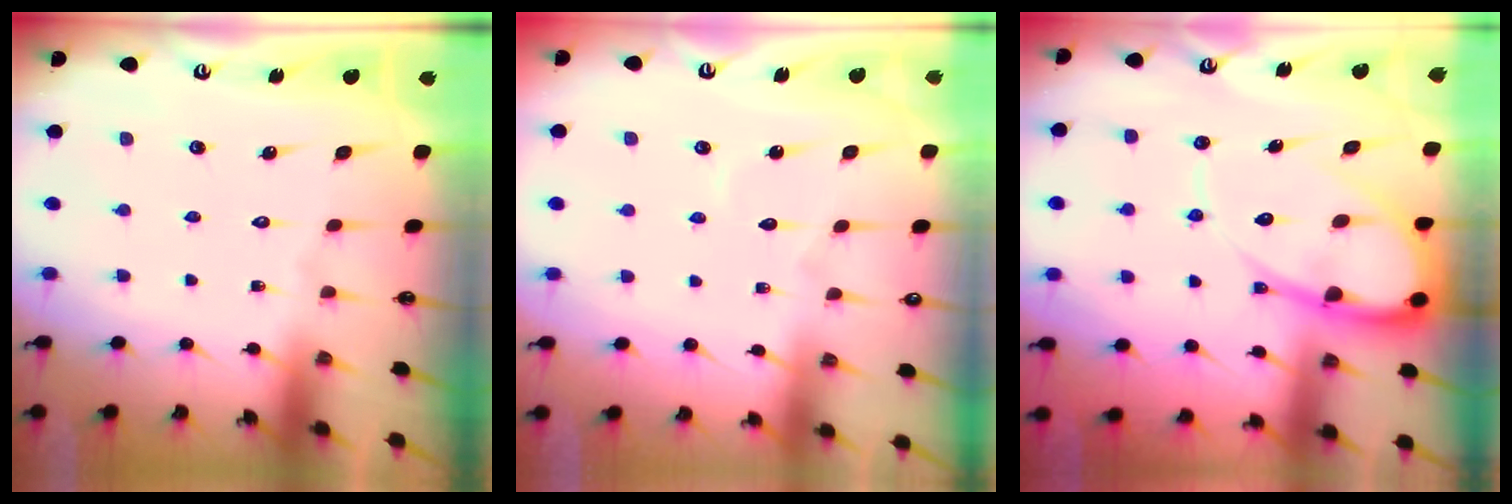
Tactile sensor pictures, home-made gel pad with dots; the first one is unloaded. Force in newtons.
{"total": 3.5, "press": 3.5, "slide": 0.4}
{"total": 13.3, "press": 13.3, "slide": 1.2}